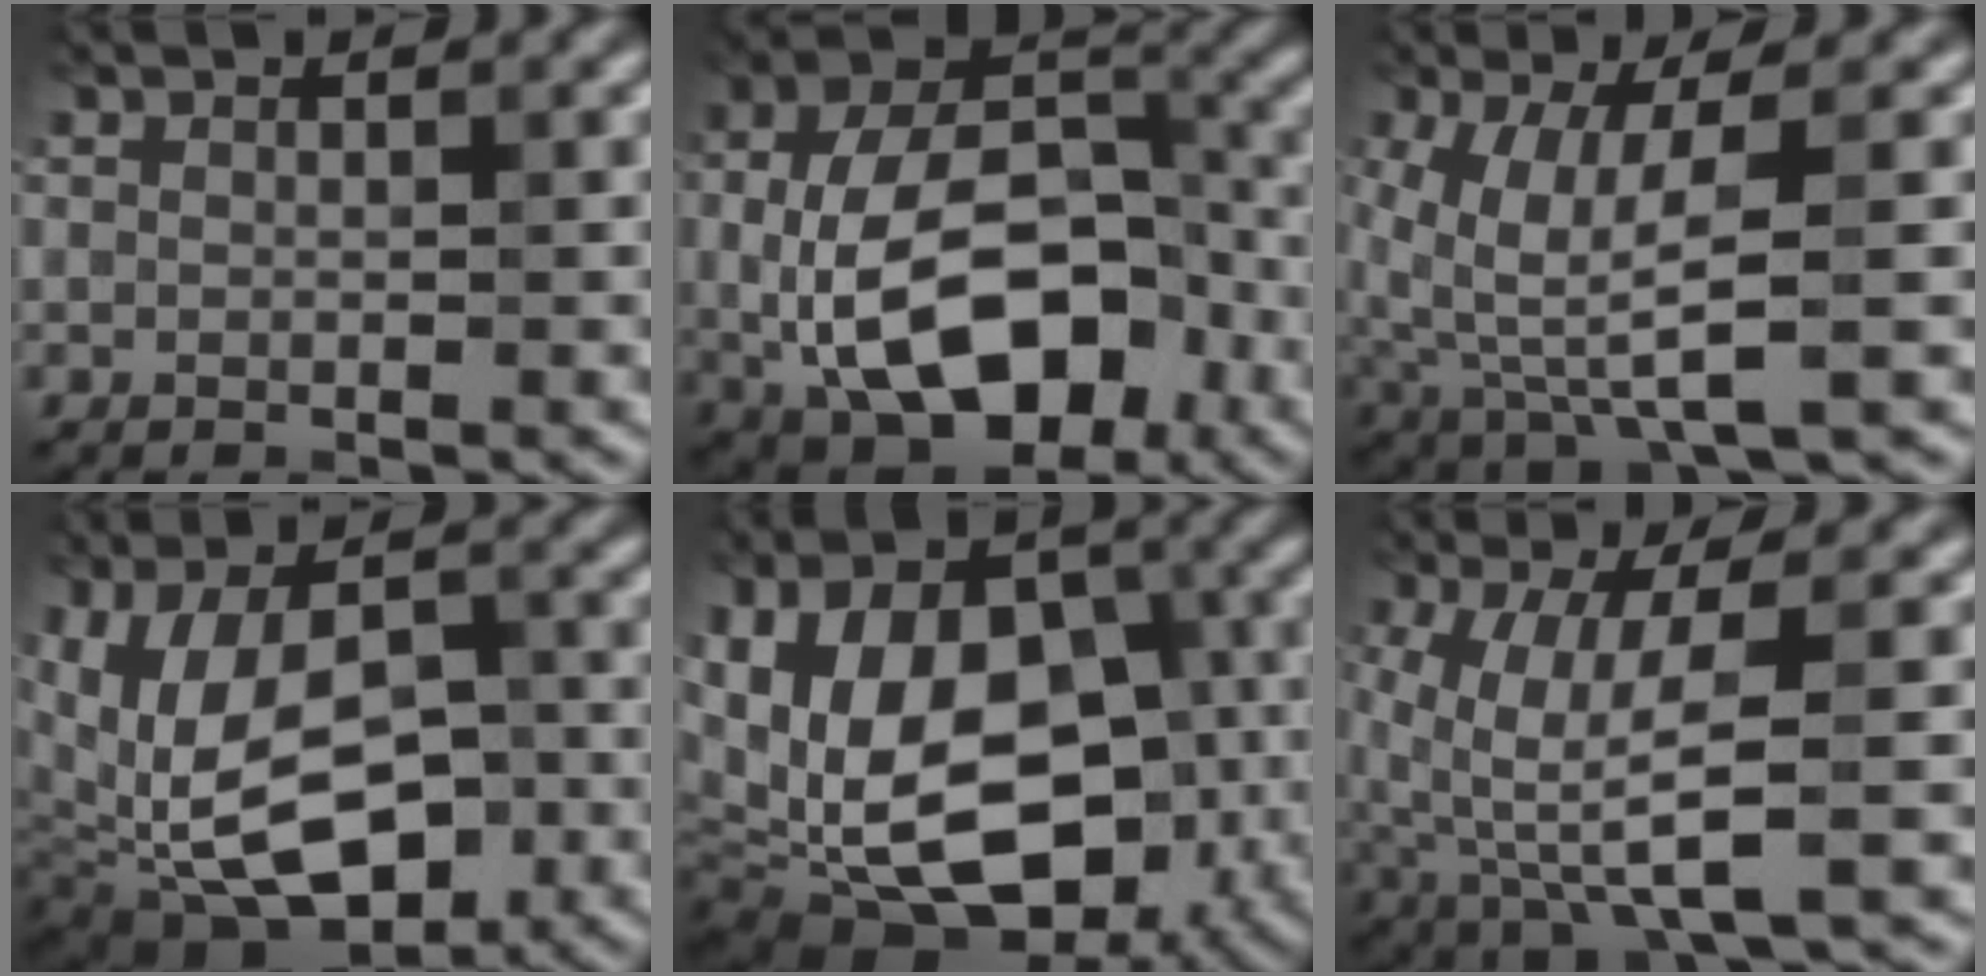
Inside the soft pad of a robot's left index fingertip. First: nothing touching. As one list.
[{"total": 13.2, "force": [-3.0, 7.9, 10.1], "torque": [-0.173, -0.012, -0.059]}, {"total": 6.7, "force": [-0.1, 2.2, 6.4], "torque": [-0.149, -0.018, 0.006]}, {"total": 11.3, "force": [-2.5, 6.5, 8.9], "torque": [-0.157, -0.009, -0.047]}, {"total": 17.5, "force": [-3.0, 11.6, 12.8], "torque": [-0.201, -0.012, -0.035]}, {"total": 7.3, "force": [-0.7, 2.2, 6.9], "torque": [-0.153, -0.017, -0.008]}]